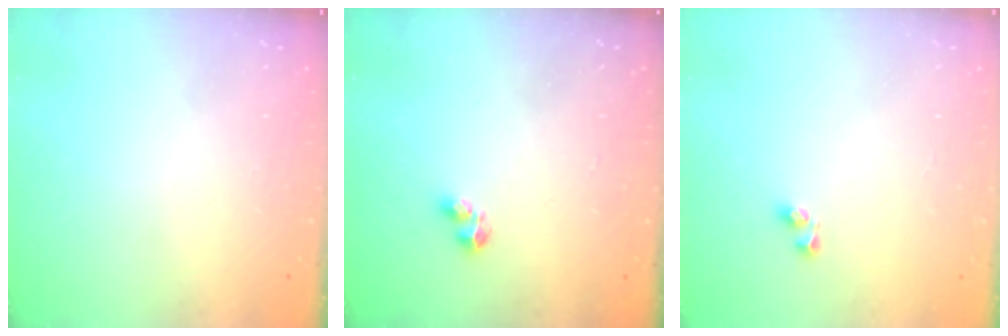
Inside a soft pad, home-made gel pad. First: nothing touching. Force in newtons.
{"total": 2.3, "press": 2.2, "slide": 0.6}
{"total": 4.0, "press": 3.7, "slide": 1.6}